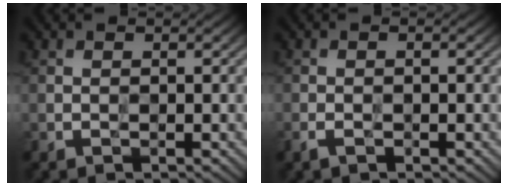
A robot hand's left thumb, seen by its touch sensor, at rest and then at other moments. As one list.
[{"total": 1.6, "force": [-0.8, 0.6, 1.2], "torque": [-0.027, -0.002, -0.018]}]